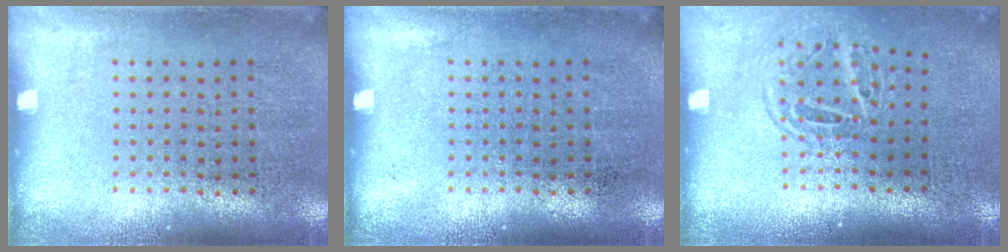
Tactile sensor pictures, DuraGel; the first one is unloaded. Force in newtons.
{"total": 0.0}
{"total": 1.5, "press": 1.0, "slide": 1.1}